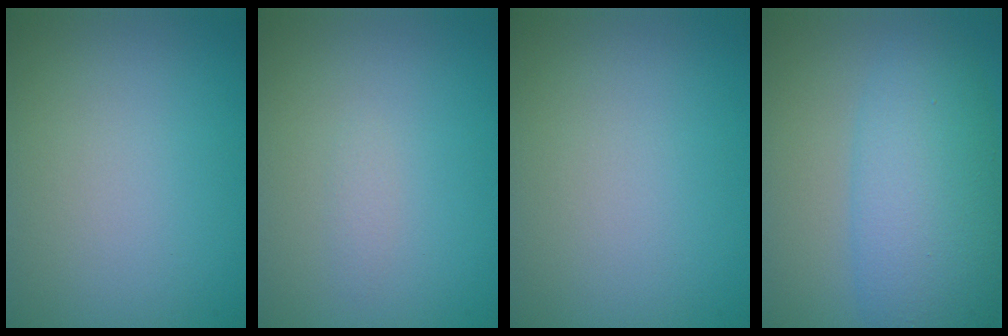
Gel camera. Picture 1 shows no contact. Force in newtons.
{"total": 0.6, "press": 0.6, "slide": 0.0}
{"total": 0.0}
{"total": 7.5, "press": 7.5, "slide": 0.1}